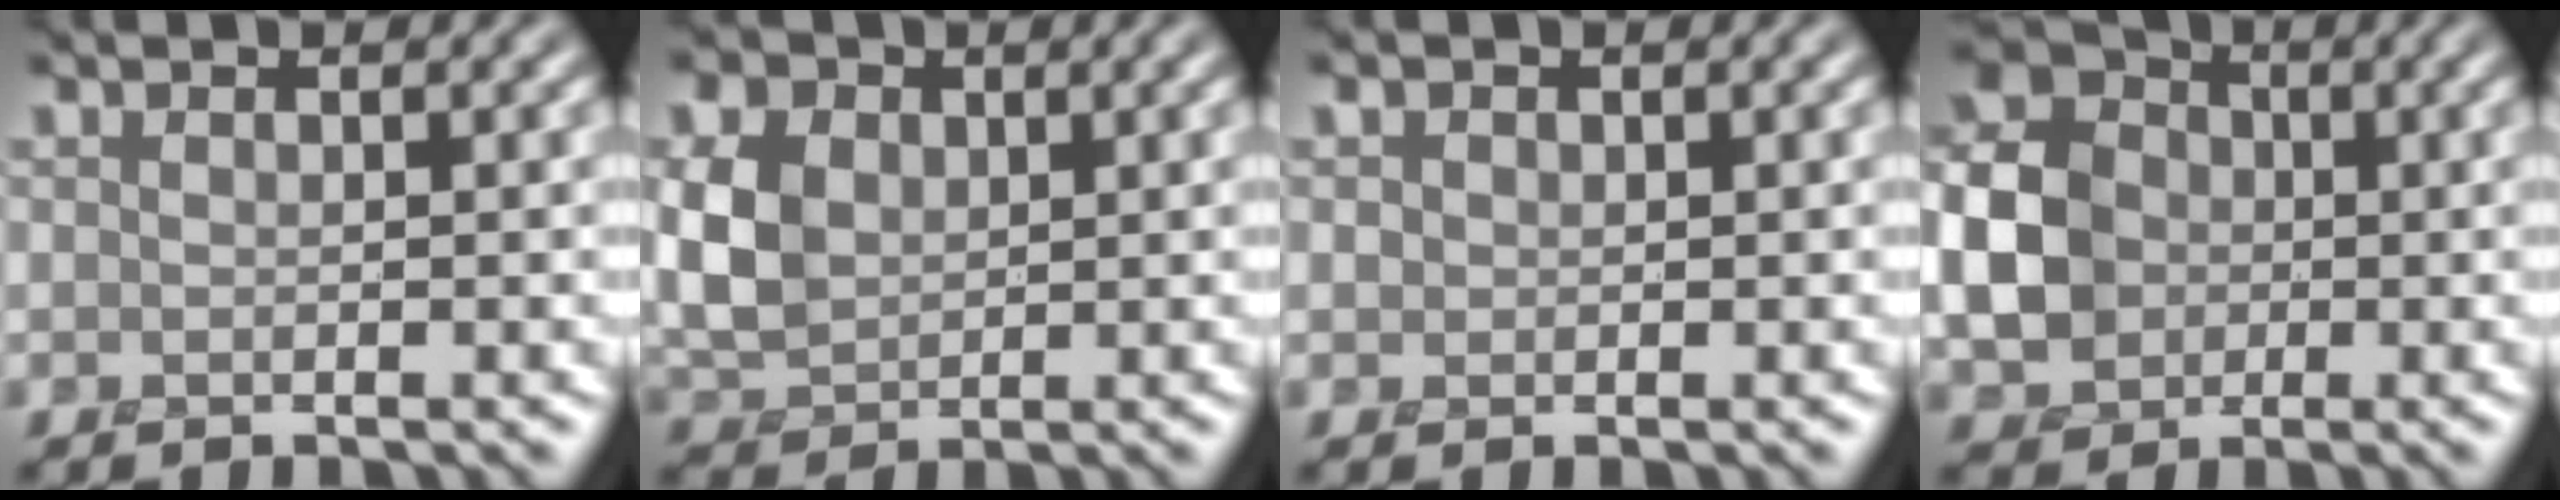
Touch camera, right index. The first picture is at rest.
{"total": 5.9, "force": [1.1, 4.4, 3.7], "torque": [-0.099, 0.008, 0.017]}
{"total": 0.7, "force": [0.1, 0.7, 0.1], "torque": [-0.002, -0.001, 0.002]}
{"total": 7.7, "force": [-0.5, 6.5, 4.1], "torque": [-0.100, 0.000, -0.014]}